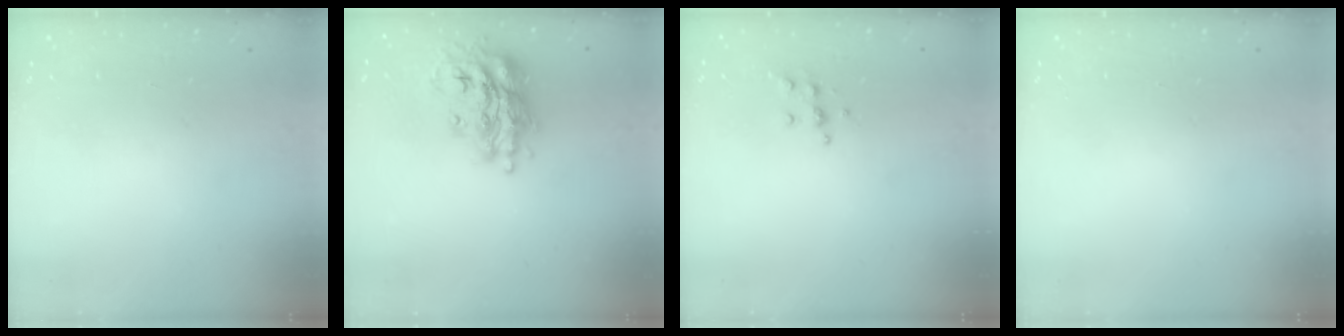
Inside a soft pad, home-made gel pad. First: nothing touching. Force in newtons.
{"total": 17.1, "press": 17.0, "slide": 1.4}
{"total": 5.1, "press": 5.1, "slide": 0.5}
{"total": 0.0}